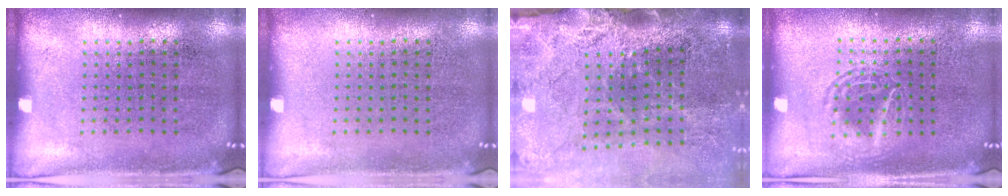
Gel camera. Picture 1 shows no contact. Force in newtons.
{"total": 0.0}
{"total": 4.1, "press": 3.3, "slide": 2.4}
{"total": 1.2, "press": 1.2, "slide": 0.1}